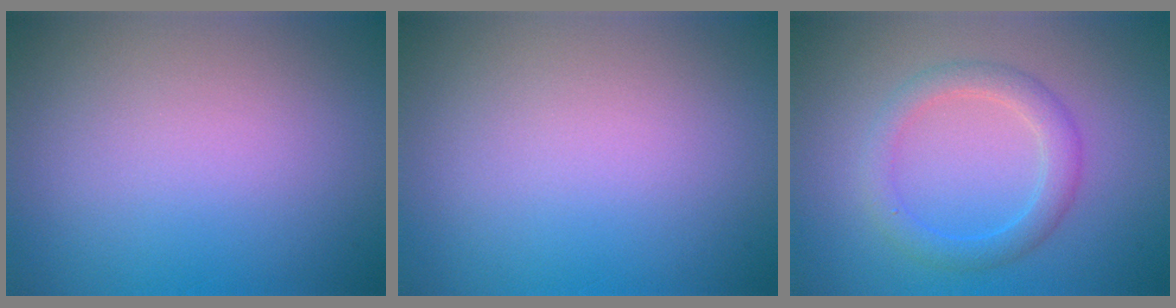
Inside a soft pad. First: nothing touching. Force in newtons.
{"total": 0.0}
{"total": 3.0, "press": 3.0, "slide": 0.1}